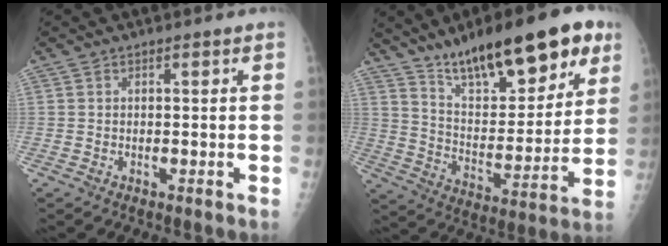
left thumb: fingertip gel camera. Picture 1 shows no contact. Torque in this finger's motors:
{"motor_torque": [0.55, 0.58, 1.13, -1.64, 0.34]}